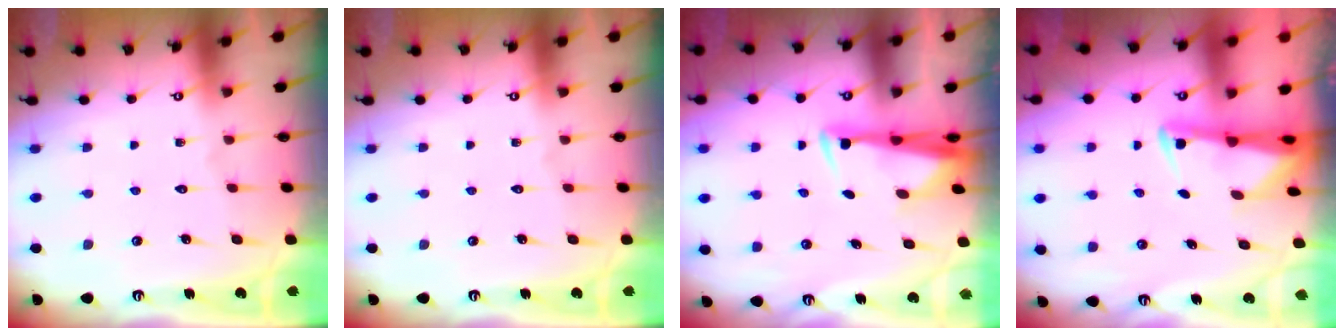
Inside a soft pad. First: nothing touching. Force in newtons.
{"total": 0.0}
{"total": 3.4, "press": 3.3, "slide": 0.8}
{"total": 2.2, "press": 2.2, "slide": 0.4}